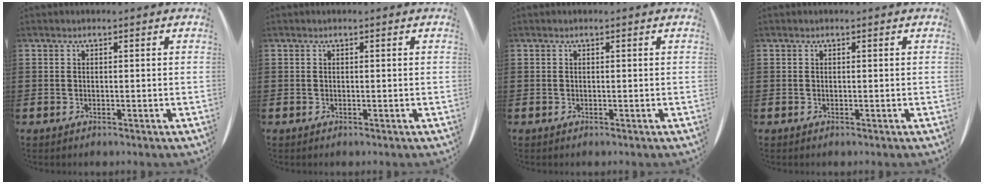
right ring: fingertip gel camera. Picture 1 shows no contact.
{"total": 0.0}
{"total": 0.0}
{"total": 0.0}